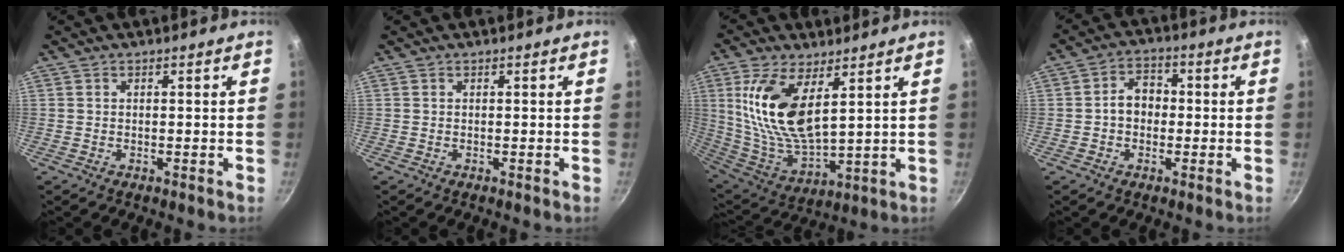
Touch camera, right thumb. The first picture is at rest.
{"total": 0.0}
{"total": 16.4, "force": [5.6, 7.2, 13.6], "torque": [-0.264, -0.045, 0.119]}
{"total": 5.7, "force": [-0.5, 4.5, 3.5], "torque": [-0.025, 0.018, -0.014]}